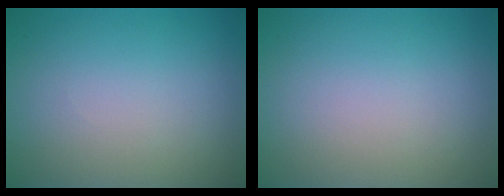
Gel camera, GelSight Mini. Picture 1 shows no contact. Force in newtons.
{"total": 0.0}